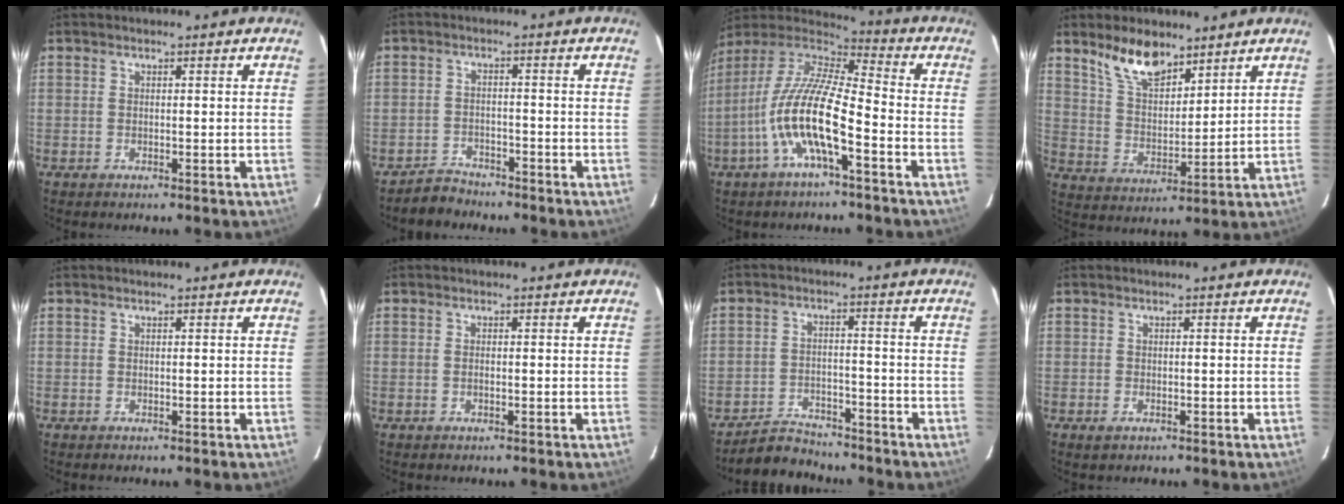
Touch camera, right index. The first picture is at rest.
{"total": 4.0, "force": [-3.6, 1.8, -0.2], "torque": [-0.008, 0.011, -0.062]}
{"total": 15.4, "force": [-5.7, 3.5, 13.9], "torque": [-0.269, -0.007, -0.116]}
{"total": 10.0, "force": [7.4, 4.1, 5.2], "torque": [-0.094, 0.005, 0.146]}
{"total": 0.0}
{"total": 0.8, "force": [-0.2, 0.3, 0.7], "torque": [-0.015, 0.001, -0.005]}
{"total": 7.1, "force": [-6.6, 2.5, 0.8], "torque": [-0.040, 0.009, -0.104]}
{"total": 1.3, "force": [-0.8, 0.8, 0.7], "torque": [-0.013, -0.003, -0.014]}